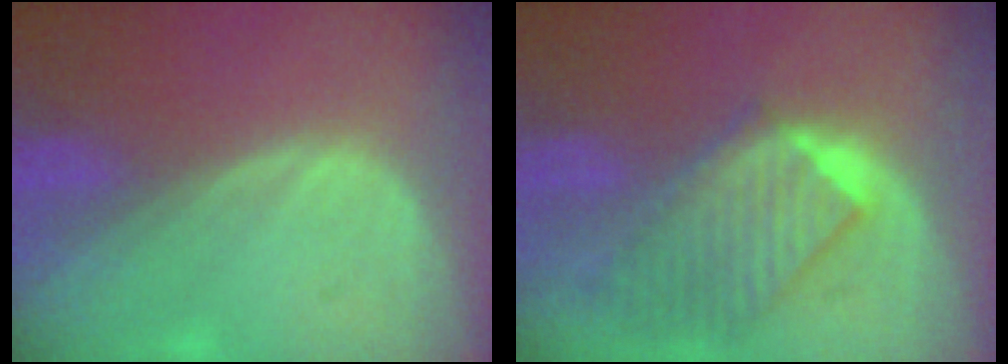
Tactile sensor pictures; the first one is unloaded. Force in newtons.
{"total": 9.6, "press": 8.4, "slide": 4.6}